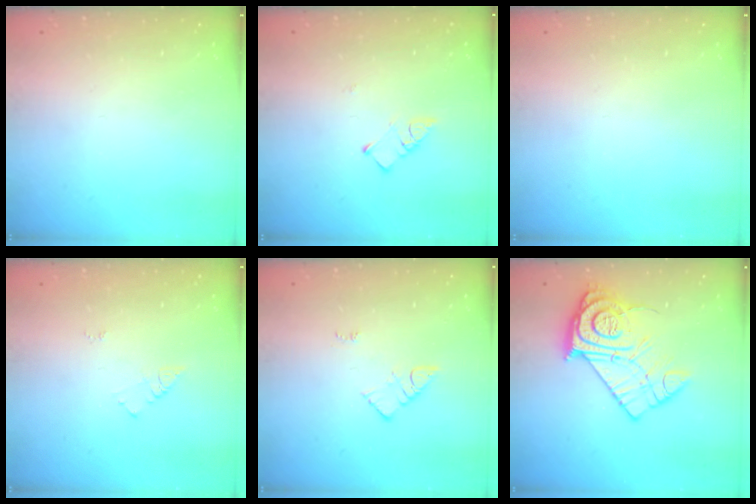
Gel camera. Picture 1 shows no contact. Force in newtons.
{"total": 3.7, "press": 3.7, "slide": 0.2}
{"total": 0.0}
{"total": 5.4, "press": 5.4, "slide": 0.5}
{"total": 4.3, "press": 4.2, "slide": 0.6}
{"total": 16.1, "press": 16.1, "slide": 1.1}